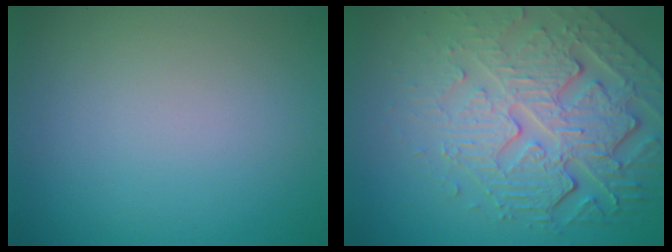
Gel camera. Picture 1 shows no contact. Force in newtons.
{"total": 7.8, "press": 5.5, "slide": 5.5}